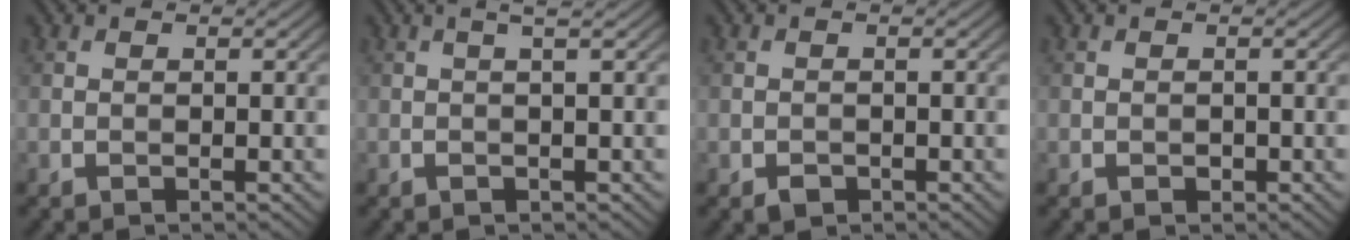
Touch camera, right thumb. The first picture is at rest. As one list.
[{"total": 1.8, "force": [0.4, 0.0, 1.8], "torque": [-0.029, 0.010, 0.001]}, {"total": 1.2, "force": [-0.7, 0.8, 0.5], "torque": [-0.006, -0.004, -0.014]}, {"total": 0.5, "force": [-0.2, 0.4, 0.3], "torque": [-0.002, -0.001, -0.005]}]